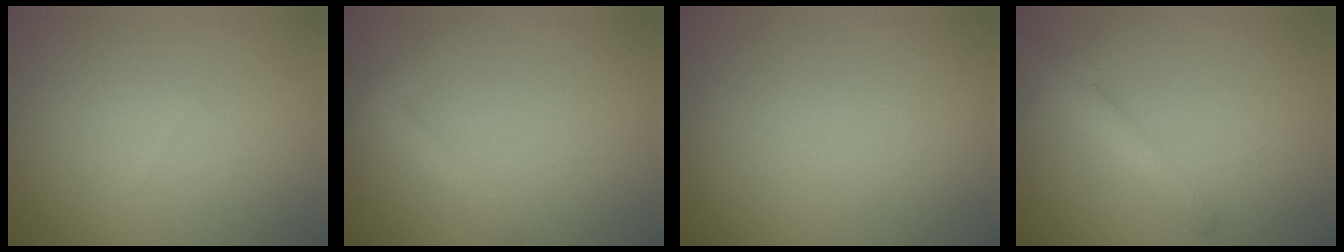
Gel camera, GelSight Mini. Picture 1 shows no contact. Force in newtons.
{"total": 2.2, "press": 2.2, "slide": 0.0}
{"total": 0.0}
{"total": 2.2, "press": 2.2, "slide": 0.2}